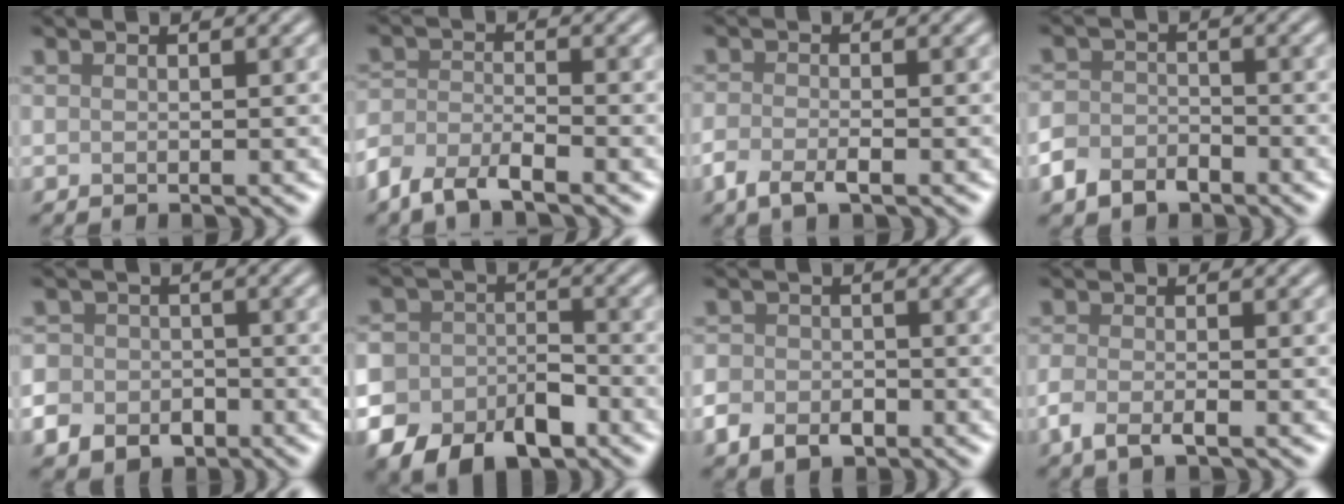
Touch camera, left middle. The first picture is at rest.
{"total": 3.9, "force": [-3.0, 1.2, 2.2], "torque": [-0.045, -0.005, -0.068]}
{"total": 2.6, "force": [-1.4, 0.9, 1.9], "torque": [-0.043, -0.004, -0.032]}
{"total": 3.4, "force": [-2.3, 2.1, 1.3], "torque": [-0.025, -0.002, -0.054]}
{"total": 6.3, "force": [-3.0, 5.3, 1.8], "torque": [-0.023, -0.018, -0.068]}
{"total": 10.8, "force": [-6.4, 7.4, 4.6], "torque": [-0.063, -0.029, -0.115]}
{"total": 3.3, "force": [-1.7, 2.3, 1.6], "torque": [-0.031, -0.005, -0.038]}
{"total": 2.6, "force": [-1.4, 1.0, 2.0], "torque": [-0.046, -0.005, -0.032]}